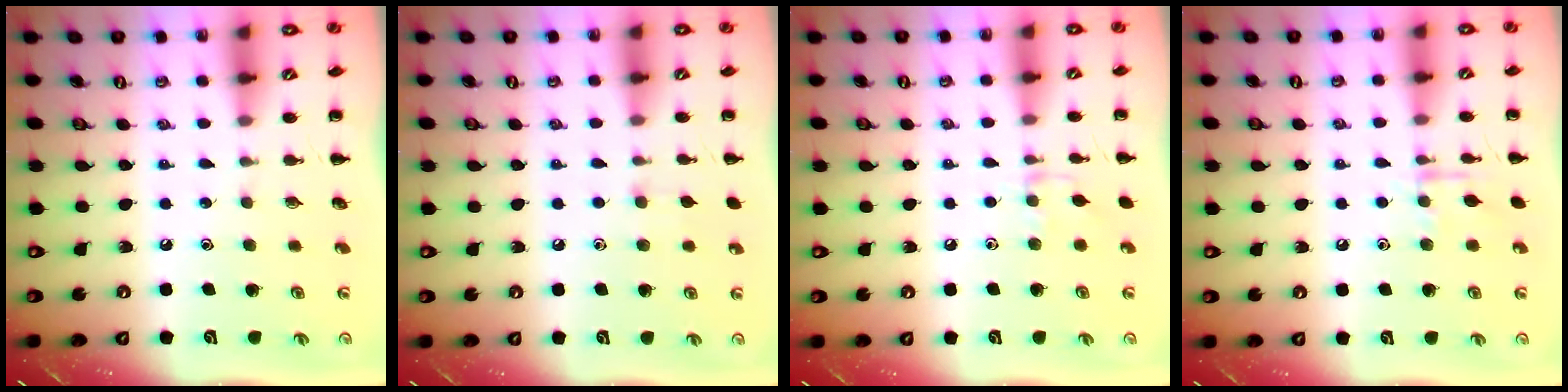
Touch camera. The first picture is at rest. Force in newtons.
{"total": 4.3, "press": 3.9, "slide": 1.7}
{"total": 6.3, "press": 6.0, "slide": 1.8}
{"total": 7.4, "press": 7.3, "slide": 0.8}